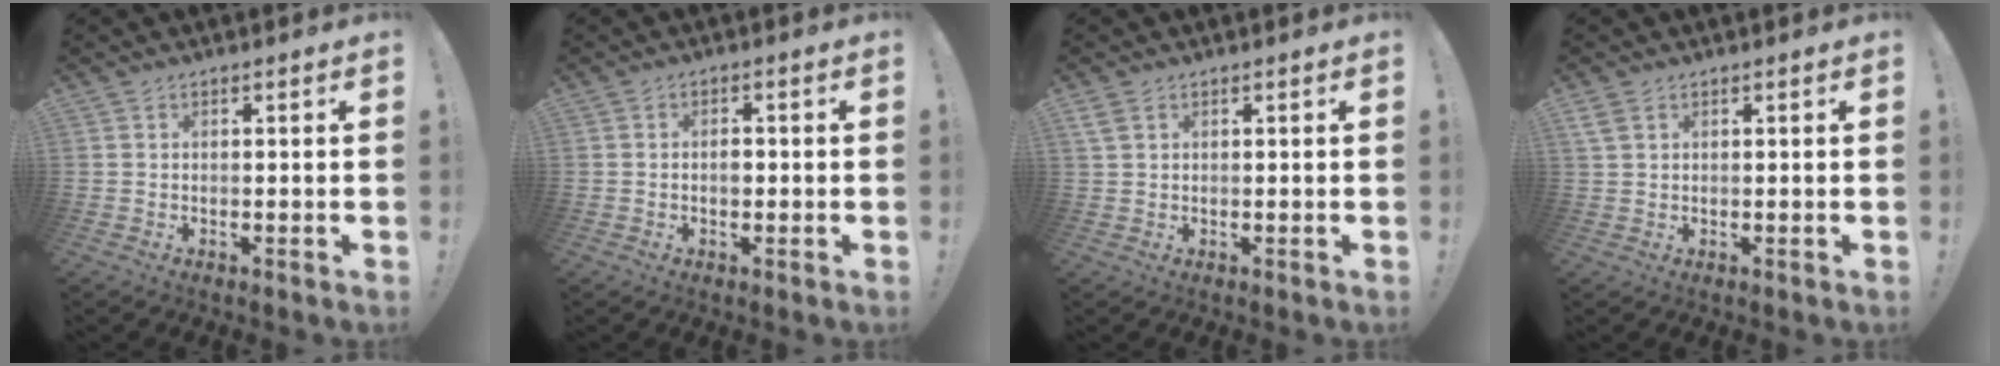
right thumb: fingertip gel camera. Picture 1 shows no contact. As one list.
[{"total": 2.1, "force": [-0.4, 1.3, 1.6], "torque": [-0.013, 0.001, -0.010]}, {"total": 2.7, "force": [1.5, 1.5, 1.7], "torque": [-0.026, -0.003, 0.029]}, {"total": 2.9, "force": [1.7, 1.6, 1.7], "torque": [-0.028, -0.003, 0.033]}]